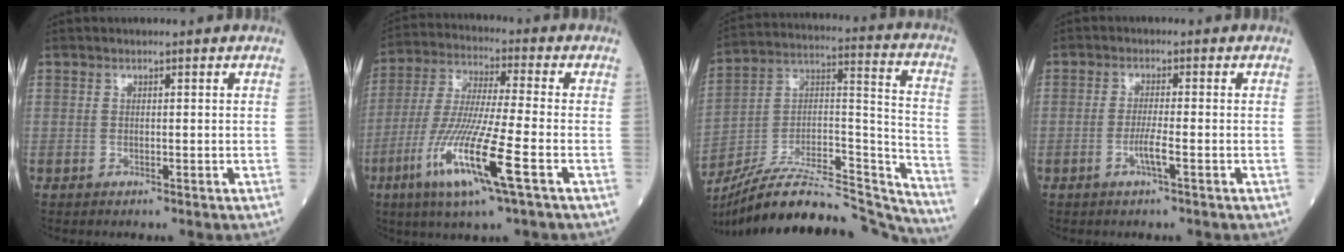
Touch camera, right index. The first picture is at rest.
{"total": 14.4, "force": [-6.0, 0.1, 13.1], "torque": [-0.276, -0.027, -0.114]}
{"total": 29.7, "force": [-27.4, 4.1, 10.7], "torque": [-0.144, 0.019, -0.418]}
{"total": 2.6, "force": [-1.1, -0.2, 2.4], "torque": [-0.049, -0.003, -0.023]}